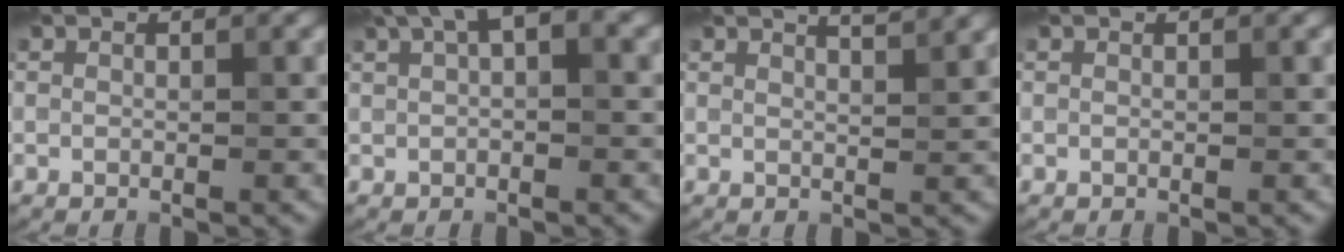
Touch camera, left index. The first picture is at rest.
{"total": 4.0, "force": [1.9, 1.5, 3.2], "torque": [-0.047, 0.016, 0.027]}
{"total": 2.3, "force": [1.9, 0.1, 1.3], "torque": [-0.004, 0.013, 0.011]}
{"total": 0.0}